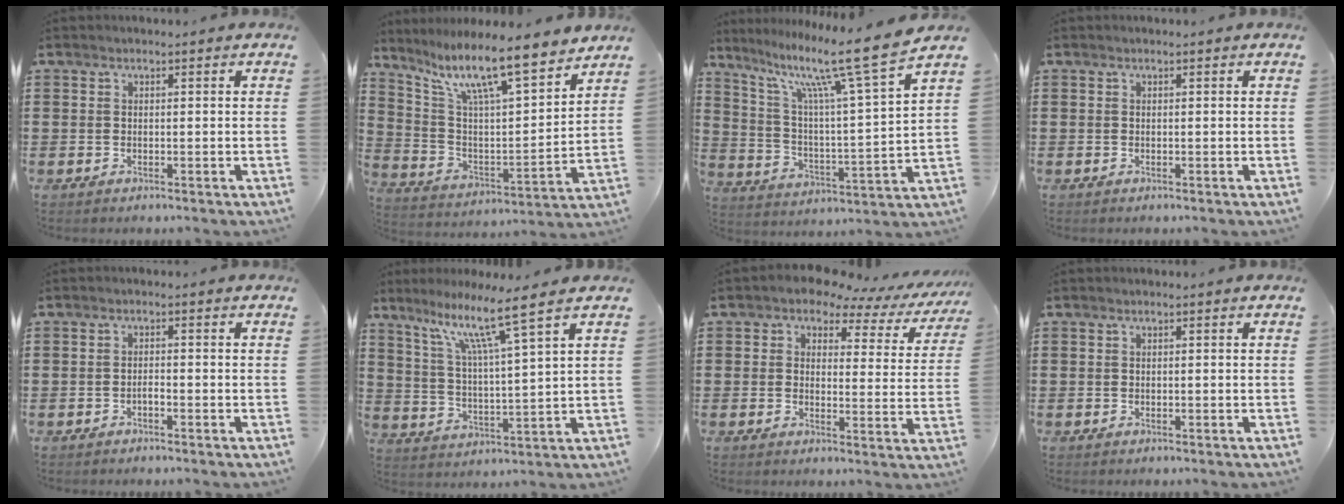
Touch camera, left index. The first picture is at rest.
{"total": 11.8, "force": [9.1, 1.7, 7.3], "torque": [-0.165, -0.057, 0.149]}
{"total": 13.0, "force": [9.7, 0.2, 8.7], "torque": [-0.186, -0.062, 0.149]}
{"total": 0.0}
{"total": 1.1, "force": [-0.8, 0.3, 0.7], "torque": [-0.017, -0.002, -0.015]}
{"total": 9.1, "force": [6.6, -0.4, 6.3], "torque": [-0.133, -0.036, 0.107]}
{"total": 4.3, "force": [3.2, 2.3, 1.6], "torque": [-0.046, -0.011, 0.050]}
{"total": 0.0}